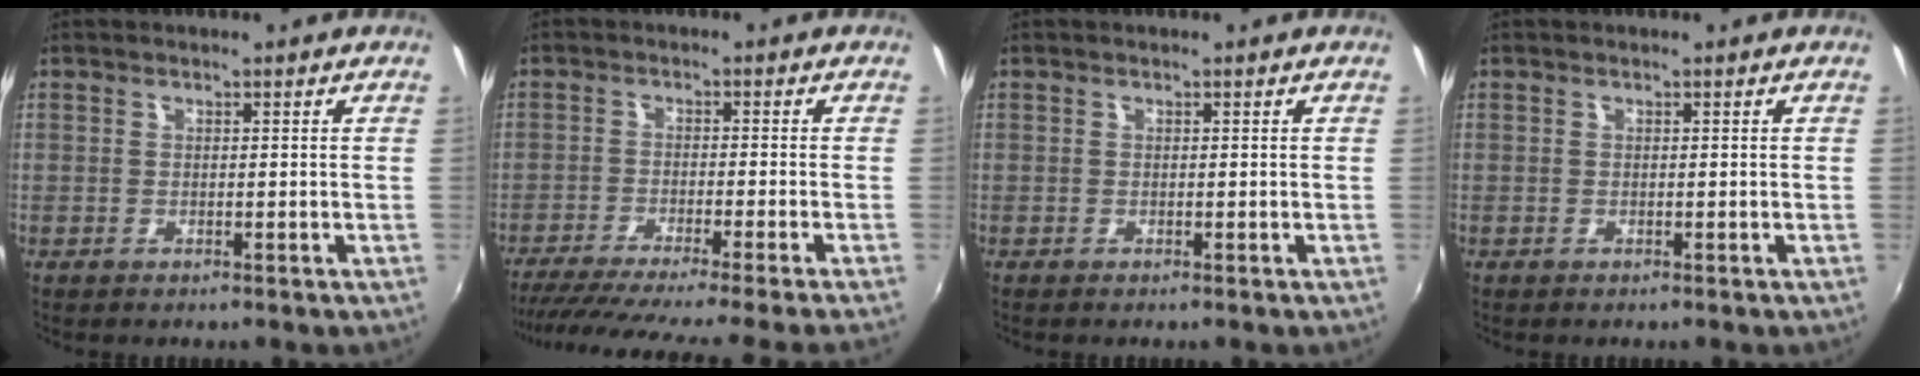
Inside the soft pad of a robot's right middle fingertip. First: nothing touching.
{"total": 14.0, "force": [-12.3, -2.6, 6.0], "torque": [-0.120, -0.034, -0.193]}
{"total": 0.0}
{"total": 0.0}